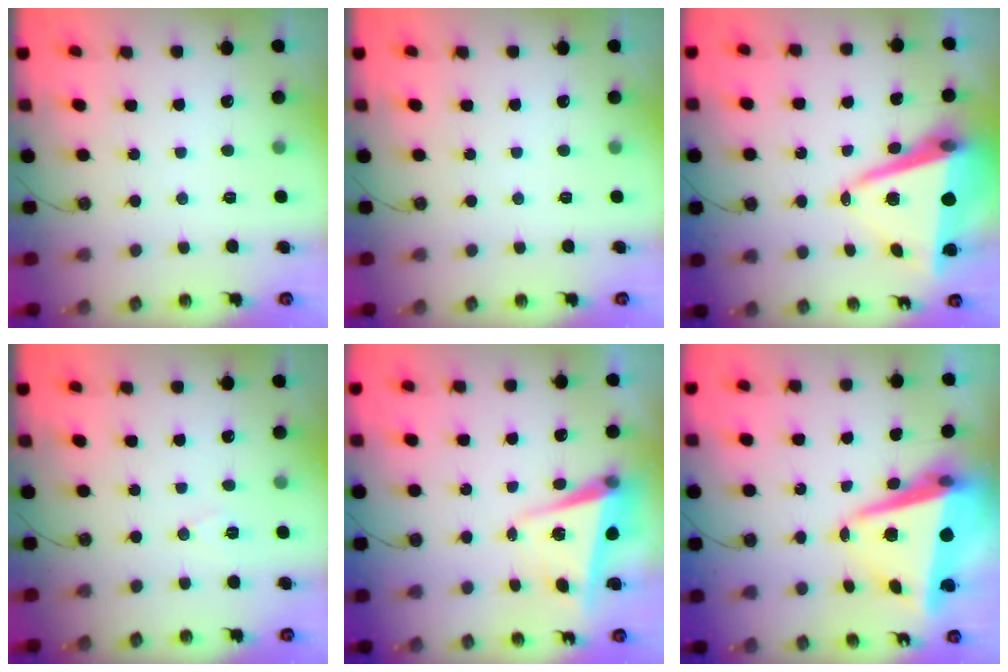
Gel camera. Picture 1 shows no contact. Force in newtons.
{"total": 0.0}
{"total": 12.8, "press": 12.4, "slide": 3.2}
{"total": 6.3, "press": 4.4, "slide": 4.5}
{"total": 5.3, "press": 5.2, "slide": 1.0}
{"total": 11.6, "press": 11.3, "slide": 2.4}